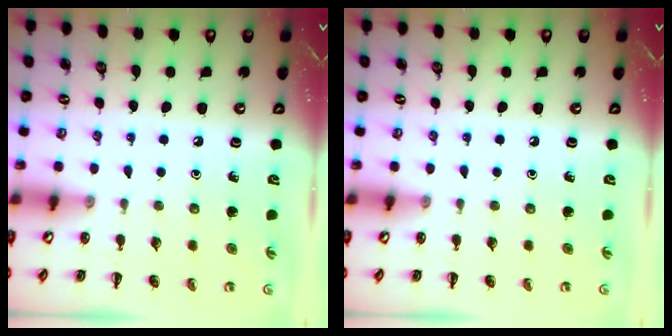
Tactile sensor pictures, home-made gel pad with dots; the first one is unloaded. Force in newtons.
{"total": 0.0}